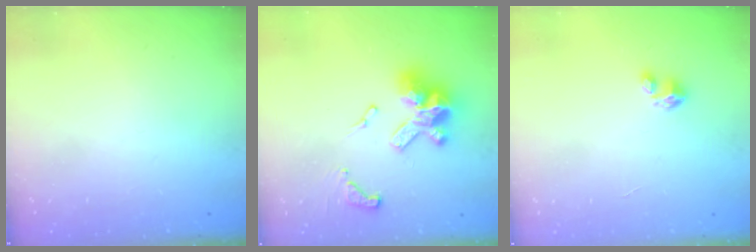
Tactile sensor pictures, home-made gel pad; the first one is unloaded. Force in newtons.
{"total": 14.9, "press": 14.8, "slide": 1.8}
{"total": 1.7, "press": 1.7, "slide": 0.1}